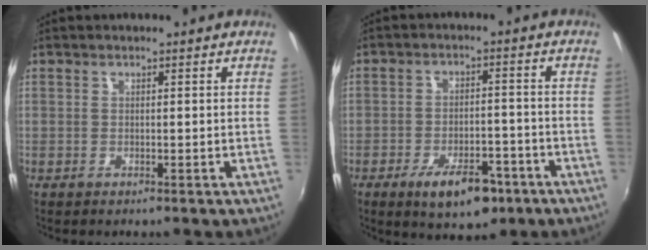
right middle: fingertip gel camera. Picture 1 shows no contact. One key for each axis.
{"total": 9.8, "fx": -5.8, "fy": 4.3, "fz": 6.6, "tx": -0.126, "ty": -0.004, "tz": -0.082}